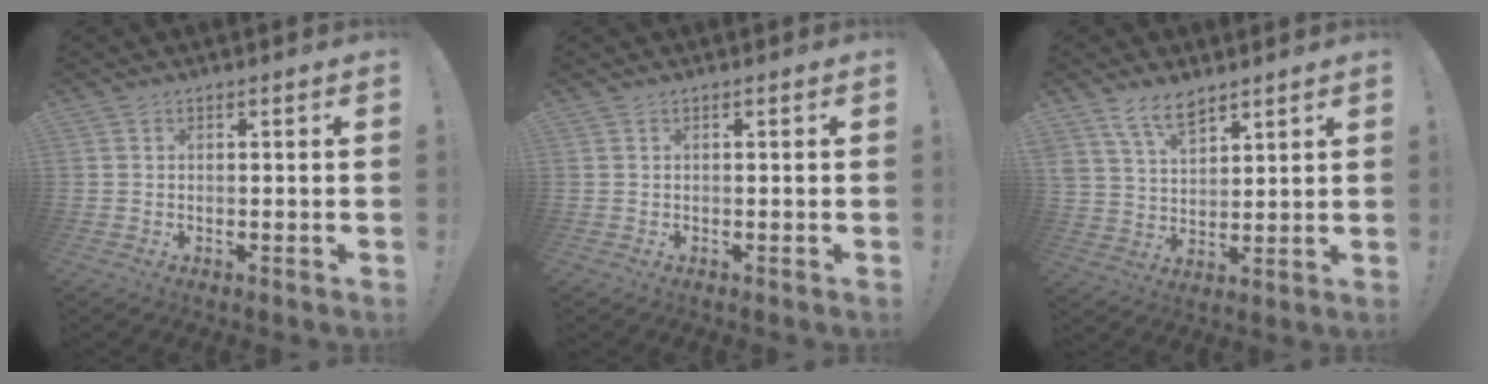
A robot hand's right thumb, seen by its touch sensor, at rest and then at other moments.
{"total": 0.0}
{"total": 8.9, "force": [6.8, 4.1, 4.0], "torque": [-0.082, -0.032, 0.131]}